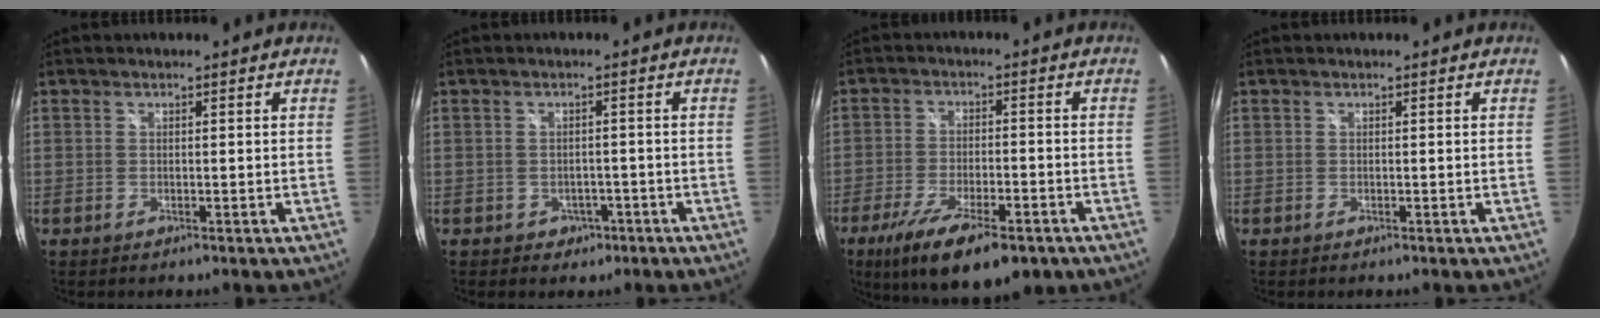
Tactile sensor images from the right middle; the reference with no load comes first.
{"total": 3.2, "force": [-1.3, 2.8, 0.7], "torque": [-0.021, 0.004, -0.011]}
{"total": 15.6, "force": [-9.8, 5.1, 11.1], "torque": [-0.211, -0.044, -0.154]}
{"total": 0.0}